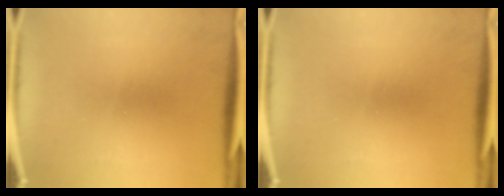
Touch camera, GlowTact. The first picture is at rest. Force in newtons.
{"total": 0.0}